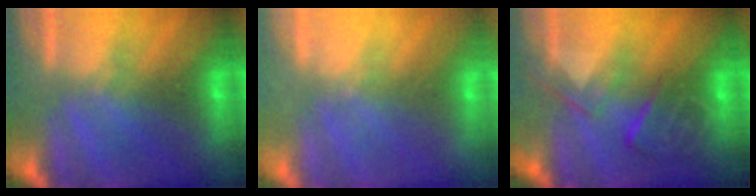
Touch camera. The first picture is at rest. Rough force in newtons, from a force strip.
{"total": 2.3}
{"total": 9.2}